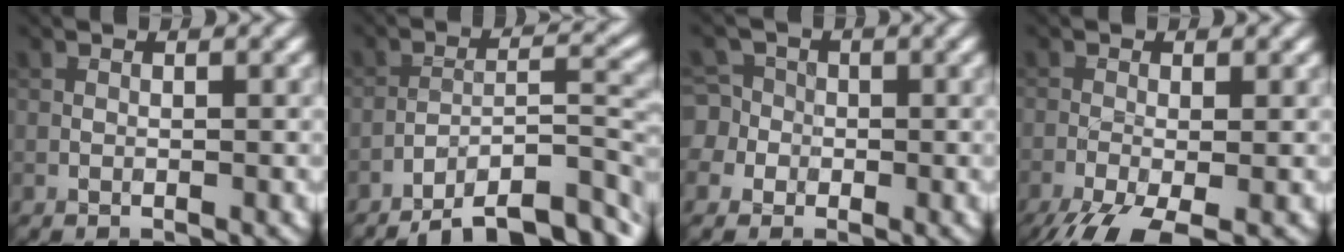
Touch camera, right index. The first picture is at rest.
{"total": 10.0, "force": [-7.8, 2.6, 5.6], "torque": [-0.071, 0.012, -0.130]}
{"total": 5.4, "force": [-0.8, 5.2, 1.3], "torque": [-0.024, 0.022, -0.048]}
{"total": 6.1, "force": [-3.8, 1.8, 4.5], "torque": [-0.092, -0.024, -0.070]}